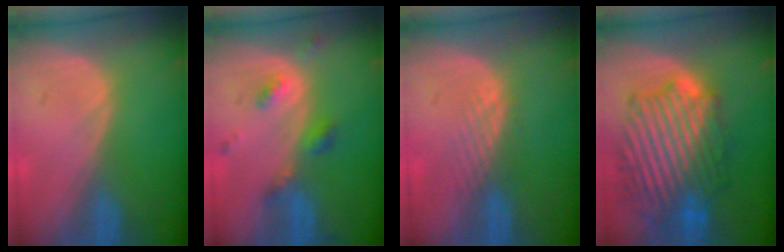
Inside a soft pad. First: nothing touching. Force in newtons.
{"total": 4.9, "press": 4.4, "slide": 2.3}
{"total": 2.9, "press": 2.3, "slide": 1.8}
{"total": 13.2, "press": 13.2, "slide": 1.0}